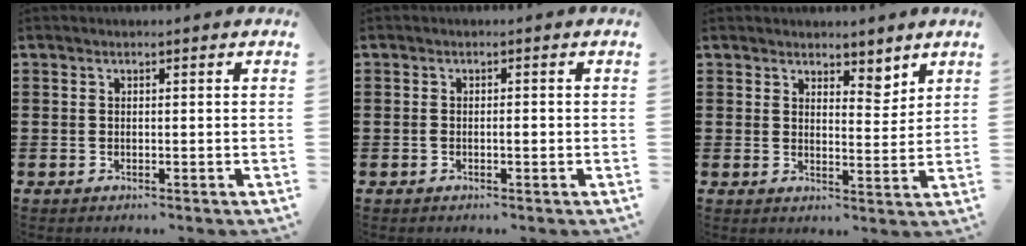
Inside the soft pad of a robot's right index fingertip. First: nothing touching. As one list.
[{"total": 1.3, "force": [-0.4, 0.4, 1.2], "torque": [-0.023, -0.001, -0.006]}, {"total": 3.8, "force": [3.5, 1.6, 0.5], "torque": [-0.004, -0.009, 0.062]}]